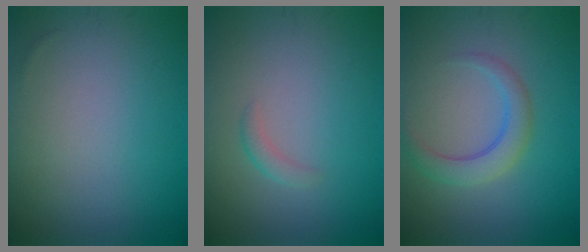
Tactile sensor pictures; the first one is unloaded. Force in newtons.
{"total": 1.0, "press": 1.0, "slide": 0.0}
{"total": 3.0, "press": 3.0, "slide": 0.1}